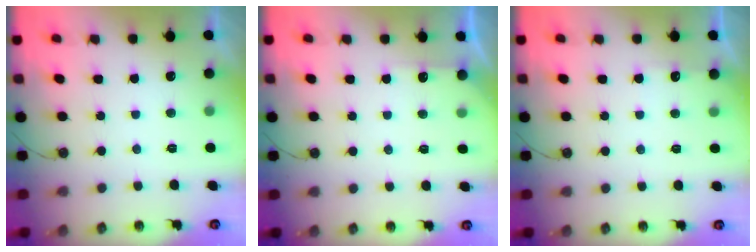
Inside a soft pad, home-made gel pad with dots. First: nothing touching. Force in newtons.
{"total": 3.7, "press": 3.6, "slide": 0.4}
{"total": 3.2, "press": 3.2, "slide": 0.5}